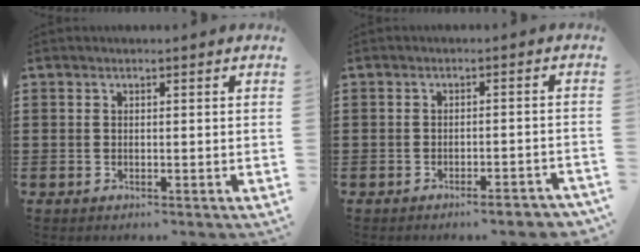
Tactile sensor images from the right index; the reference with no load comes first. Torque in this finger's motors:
{"motor_torque": [1.11, 1.03, 0.11, 0.00]}